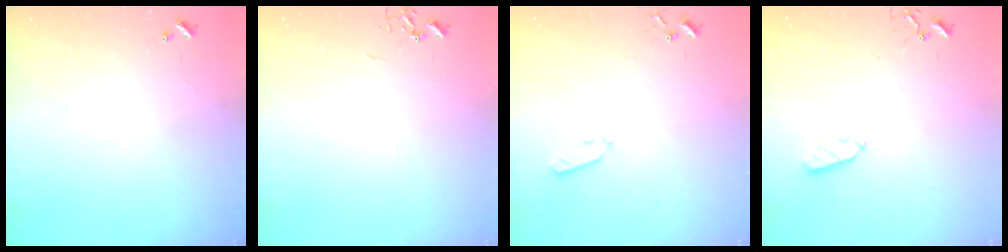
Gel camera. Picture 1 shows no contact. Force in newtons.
{"total": 0.0}
{"total": 5.4, "press": 5.4, "slide": 0.8}
{"total": 6.2, "press": 6.2, "slide": 0.3}